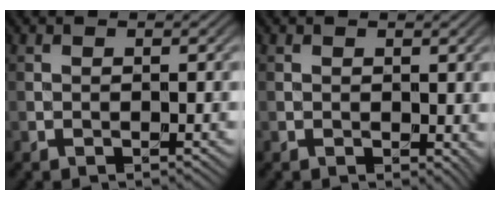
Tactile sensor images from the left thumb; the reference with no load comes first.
{"total": 1.3, "force": [0.2, 0.9, 0.9], "torque": [-0.010, -0.004, 0.006]}